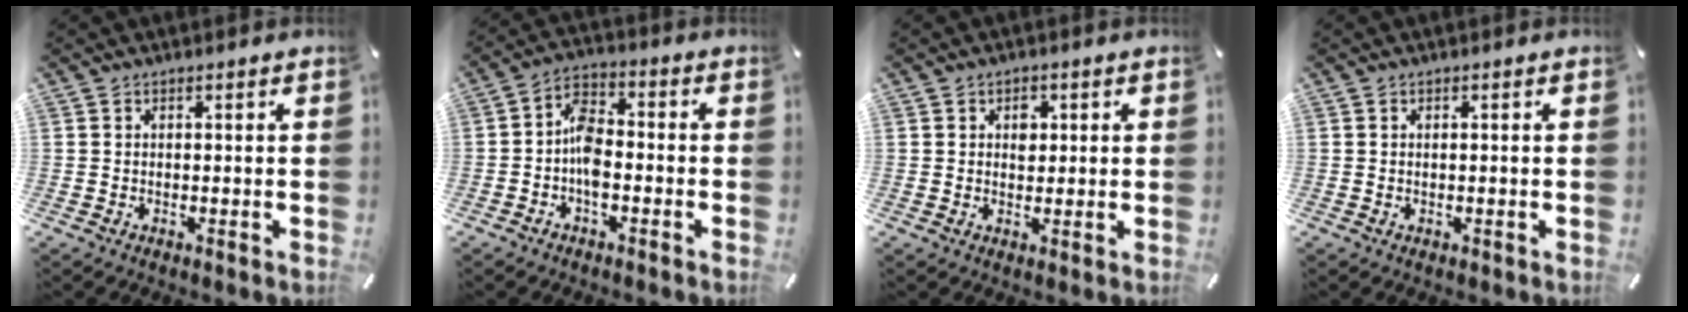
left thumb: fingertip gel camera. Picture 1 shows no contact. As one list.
[{"total": 7.2, "force": [-2.3, 4.3, 5.4], "torque": [-0.105, 0.018, -0.041]}, {"total": 3.0, "force": [0.7, 2.3, 1.7], "torque": [-0.004, -0.005, 0.003]}, {"total": 0.0}]